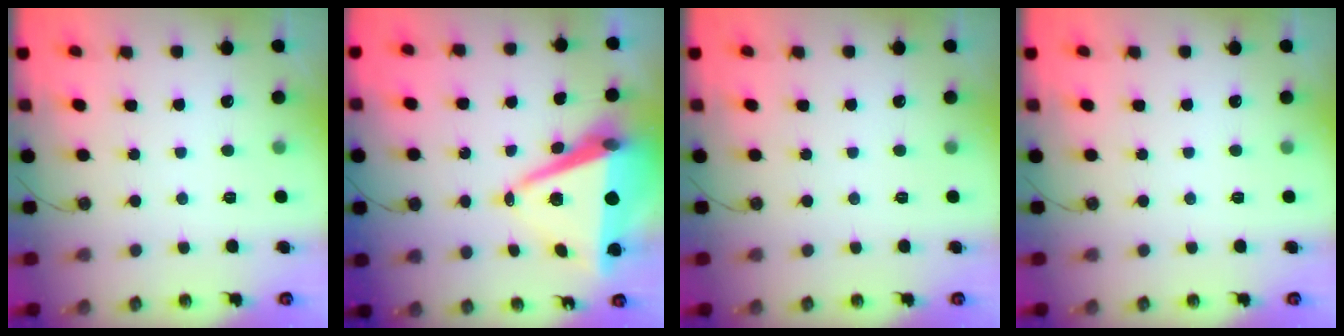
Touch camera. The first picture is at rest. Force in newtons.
{"total": 11.6, "press": 10.9, "slide": 4.0}
{"total": 0.0}
{"total": 0.0}